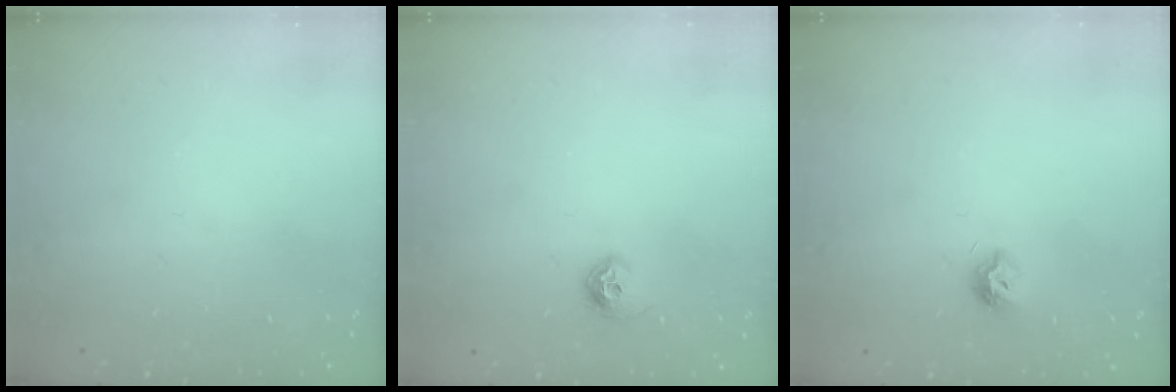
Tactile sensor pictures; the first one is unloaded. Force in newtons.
{"total": 6.9, "press": 6.8, "slide": 1.0}
{"total": 7.1, "press": 7.1, "slide": 0.8}